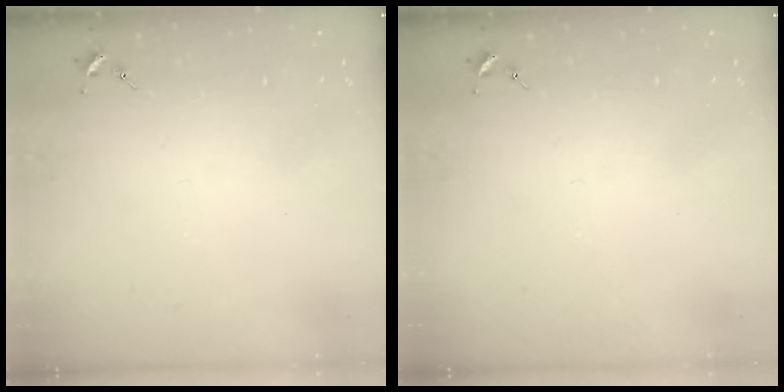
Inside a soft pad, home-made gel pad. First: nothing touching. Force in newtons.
{"total": 0.0}